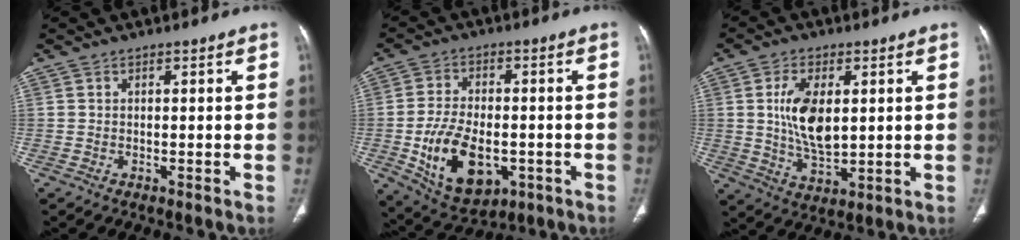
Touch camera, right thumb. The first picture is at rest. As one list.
[{"total": 14.5, "force": [-3.8, 8.8, 10.9], "torque": [-0.171, 0.008, -0.047]}, {"total": 10.5, "force": [1.8, 5.6, 8.7], "torque": [-0.155, -0.014, 0.040]}]